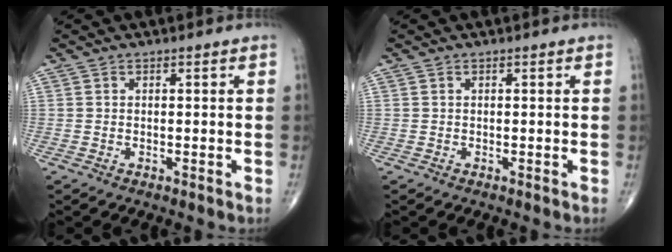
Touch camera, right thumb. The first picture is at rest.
{"total": 0.0}